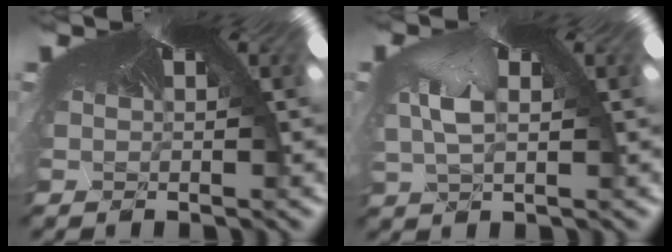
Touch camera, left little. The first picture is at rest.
{"total": 3.0, "force": [-1.8, 1.8, 1.5], "torque": [-0.060, -0.023, 0.013]}